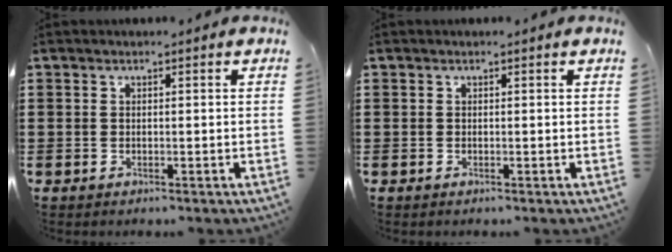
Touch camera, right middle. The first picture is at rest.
{"total": 0.0}